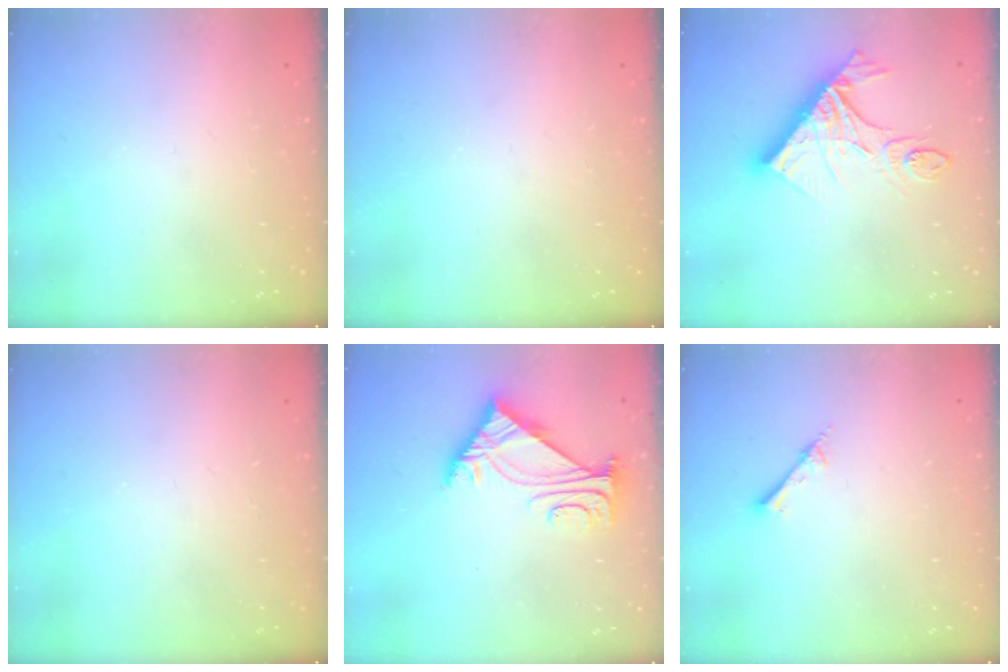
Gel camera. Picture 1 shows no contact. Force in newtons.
{"total": 0.0}
{"total": 18.3, "press": 18.2, "slide": 1.8}
{"total": 0.0}
{"total": 6.1, "press": 6.0, "slide": 1.1}
{"total": 2.0, "press": 2.0, "slide": 0.2}